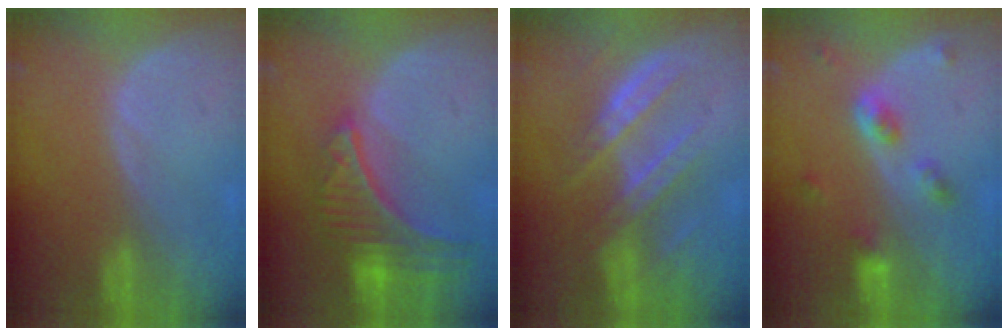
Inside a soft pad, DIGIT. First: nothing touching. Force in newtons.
{"total": 9.0, "press": 7.9, "slide": 4.3}
{"total": 7.4, "press": 7.1, "slide": 2.0}
{"total": 4.6, "press": 4.4, "slide": 1.4}